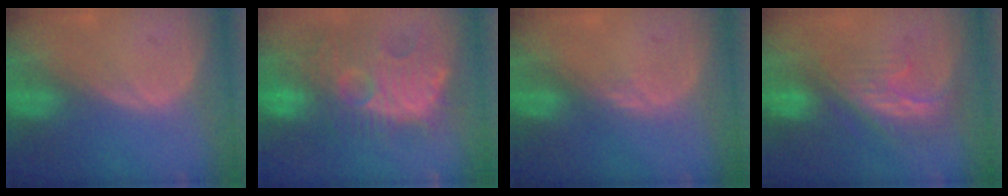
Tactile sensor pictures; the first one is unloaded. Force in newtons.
{"total": 13.3, "press": 12.4, "slide": 4.9}
{"total": 1.1, "press": 1.0, "slide": 0.5}
{"total": 8.4, "press": 7.2, "slide": 4.2}